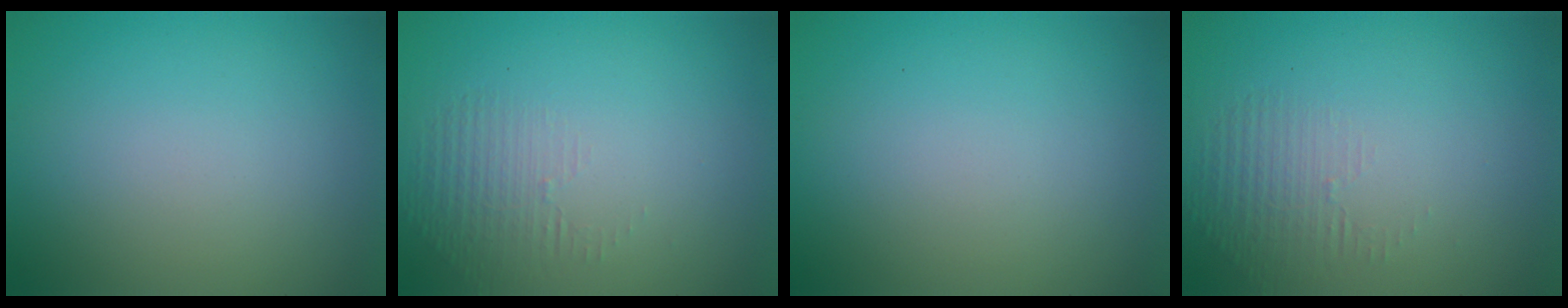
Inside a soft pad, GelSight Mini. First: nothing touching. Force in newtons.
{"total": 1.4, "press": 0.1, "slide": 1.4}
{"total": 0.0}
{"total": 1.4, "press": 0.1, "slide": 1.4}